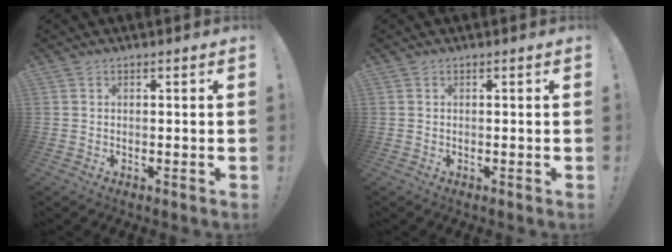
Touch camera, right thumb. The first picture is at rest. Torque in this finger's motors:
{"motor_torque": [-0.08, 0.17, 0.27, -0.21, 0.00]}